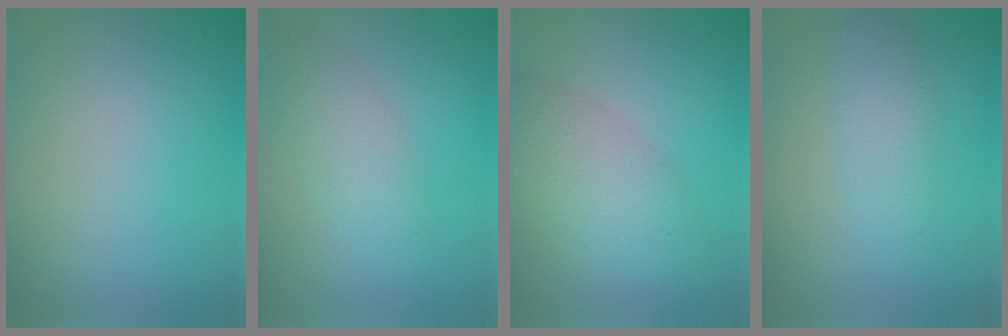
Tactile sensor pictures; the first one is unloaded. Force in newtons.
{"total": 2.9, "press": 2.9, "slide": 0.1}
{"total": 4.8, "press": 4.8, "slide": 0.3}
{"total": 2.6, "press": 2.6, "slide": 0.1}